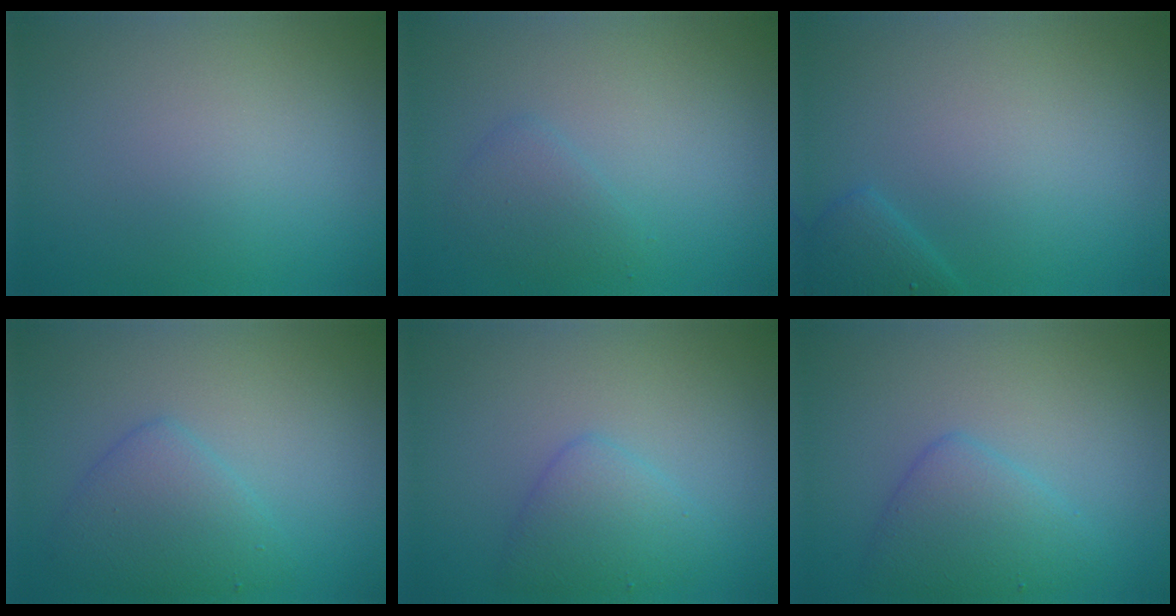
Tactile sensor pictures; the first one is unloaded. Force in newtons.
{"total": 1.6, "press": 1.6, "slide": 0.0}
{"total": 1.8, "press": 1.8, "slide": 0.1}
{"total": 3.2, "press": 3.2, "slide": 0.1}
{"total": 2.5, "press": 2.5, "slide": 0.1}
{"total": 3.1, "press": 3.1, "slide": 0.3}